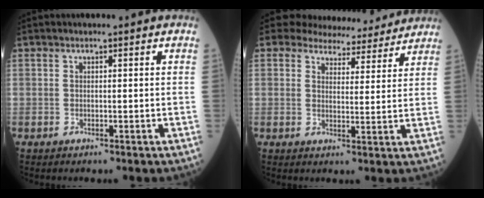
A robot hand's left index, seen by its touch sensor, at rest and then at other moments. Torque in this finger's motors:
{"motor_torque": [0.91, -1.23, -0.01, -0.02]}